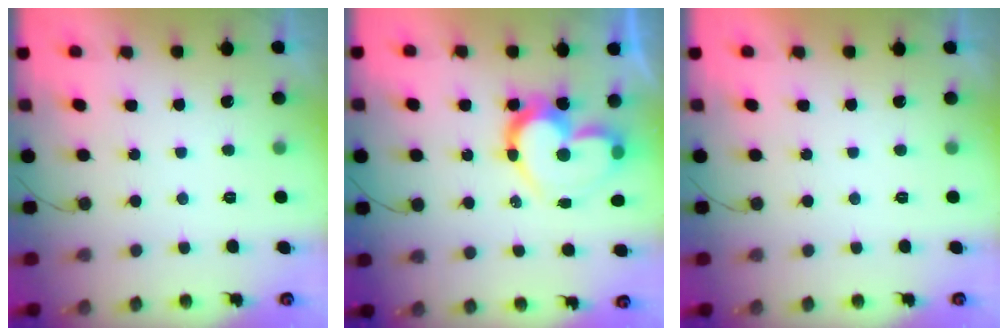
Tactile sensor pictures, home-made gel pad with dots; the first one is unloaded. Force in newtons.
{"total": 16.5, "press": 16.5, "slide": 1.5}
{"total": 1.7, "press": 1.7, "slide": 0.0}